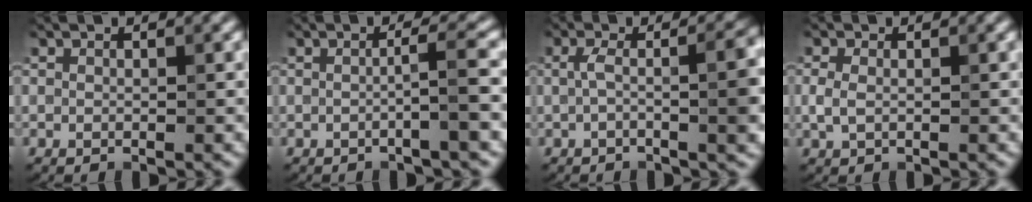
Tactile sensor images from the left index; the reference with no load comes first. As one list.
[{"total": 3.0, "force": [-0.8, 0.4, 2.9], "torque": [-0.040, 0.002, -0.025]}, {"total": 5.9, "force": [-0.6, 1.9, 5.6], "torque": [-0.082, 0.003, -0.015]}, {"total": 1.2, "force": [-0.3, 0.8, 0.9], "torque": [-0.027, -0.004, -0.005]}]